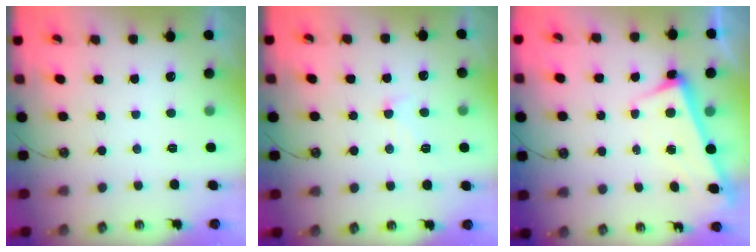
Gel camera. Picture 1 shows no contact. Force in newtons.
{"total": 2.6, "press": 2.5, "slide": 0.6}
{"total": 2.6, "press": 2.5, "slide": 0.7}